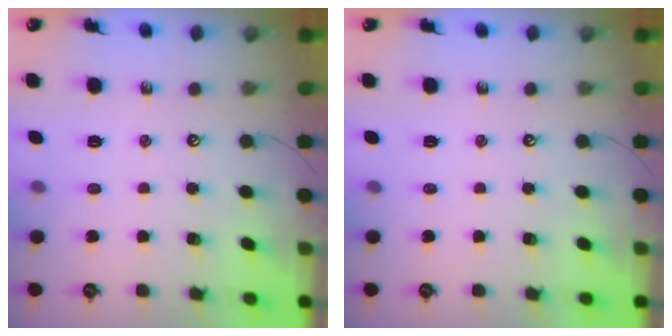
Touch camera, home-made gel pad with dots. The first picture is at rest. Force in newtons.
{"total": 0.0}